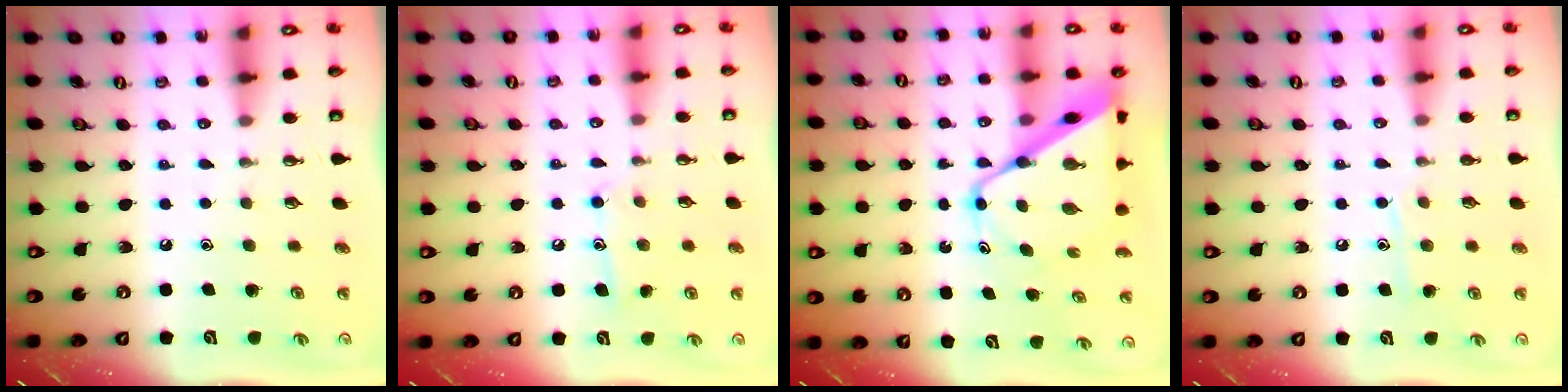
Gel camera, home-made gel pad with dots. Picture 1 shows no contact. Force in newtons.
{"total": 9.1, "press": 9.1, "slide": 0.6}
{"total": 13.0, "press": 13.0, "slide": 1.2}
{"total": 7.3, "press": 7.2, "slide": 0.8}